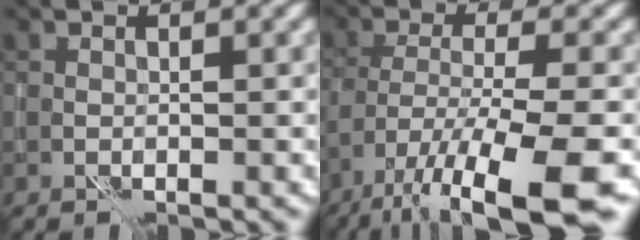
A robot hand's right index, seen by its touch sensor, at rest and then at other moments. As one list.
[{"total": 11.6, "force": [-7.6, 2.8, 8.4], "torque": [-0.161, -0.019, -0.116]}]